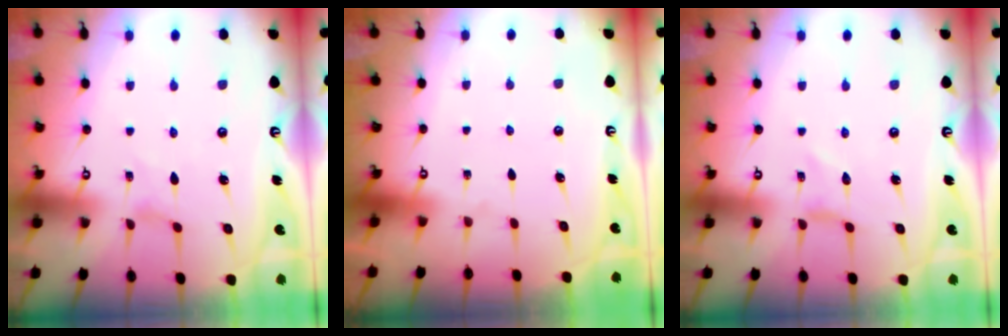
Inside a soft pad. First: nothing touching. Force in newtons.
{"total": 0.0}
{"total": 0.0}